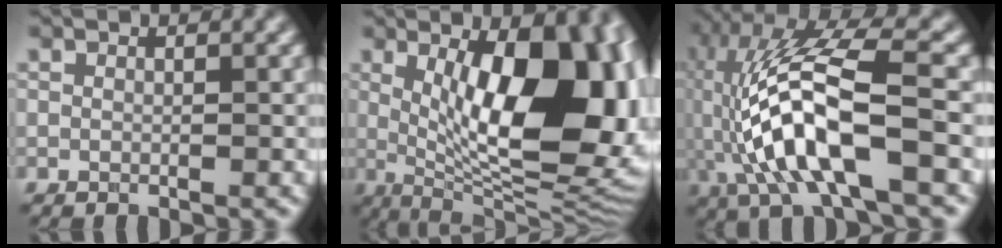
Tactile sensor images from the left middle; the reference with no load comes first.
{"total": 15.9, "force": [1.8, 6.8, 14.3], "torque": [-0.174, 0.000, 0.038]}
{"total": 11.7, "force": [-2.5, 3.6, 10.9], "torque": [-0.222, 0.017, -0.047]}